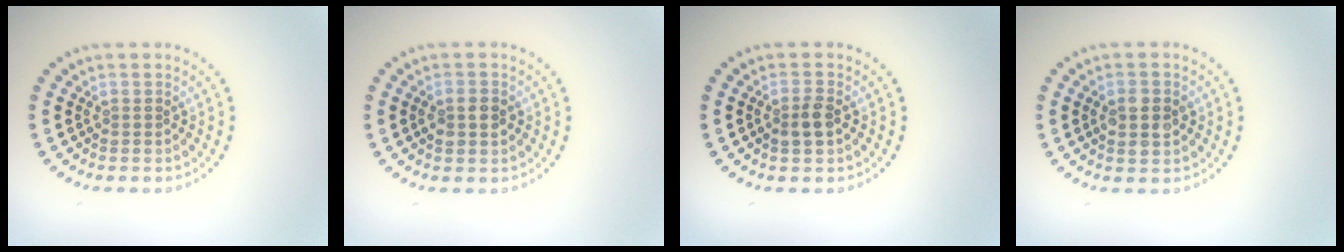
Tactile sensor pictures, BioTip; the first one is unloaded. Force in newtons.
{"total": 1.9, "press": 1.9, "slide": 0.2}
{"total": 1.8, "press": 1.8, "slide": 0.5}
{"total": 2.7, "press": 2.7, "slide": 0.2}